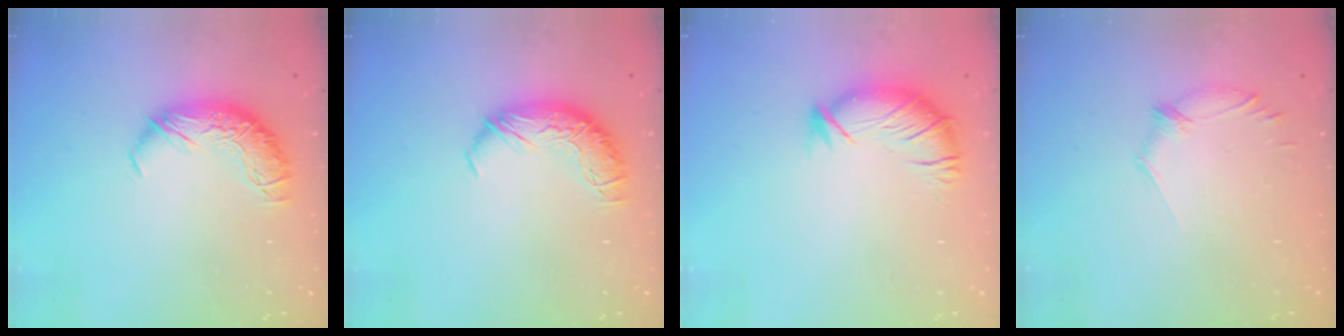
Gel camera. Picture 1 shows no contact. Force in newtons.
{"total": 0.0}
{"total": 2.8, "press": 2.0, "slide": 2.1}
{"total": 6.6, "press": 6.5, "slide": 1.1}